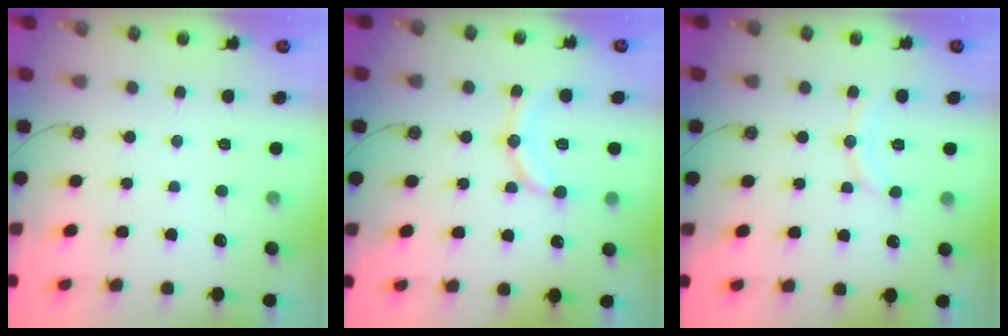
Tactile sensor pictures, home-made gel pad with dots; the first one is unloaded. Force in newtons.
{"total": 13.9, "press": 13.5, "slide": 3.3}
{"total": 7.0, "press": 7.0, "slide": 0.8}